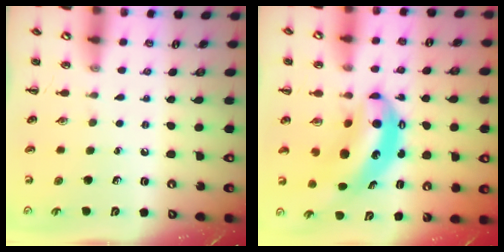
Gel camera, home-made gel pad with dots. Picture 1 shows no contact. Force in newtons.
{"total": 8.5, "press": 8.2, "slide": 2.2}